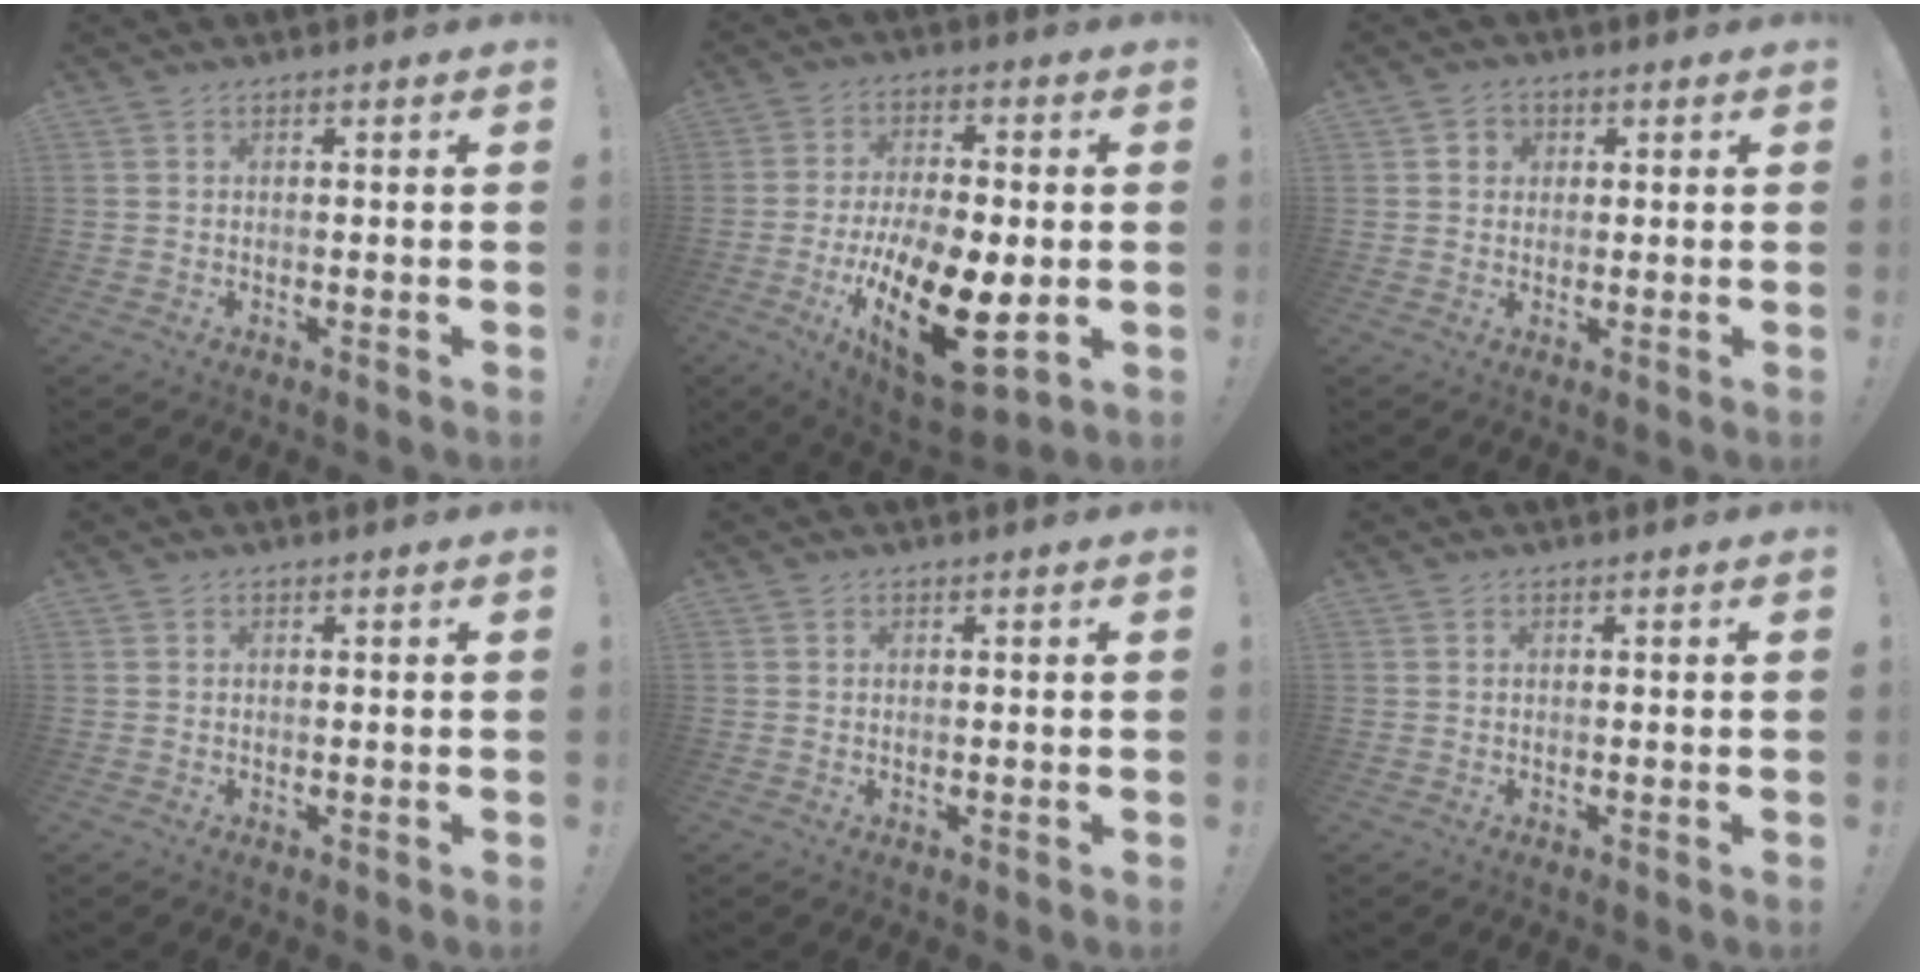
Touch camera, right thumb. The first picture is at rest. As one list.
[{"total": 22.6, "force": [-6.0, 10.4, 19.1], "torque": [-0.332, 0.021, -0.085]}, {"total": 3.0, "force": [0.5, 2.8, 0.9], "torque": [-0.008, 0.003, 0.009]}, {"total": 0.0}, {"total": 0.0}, {"total": 0.0}]